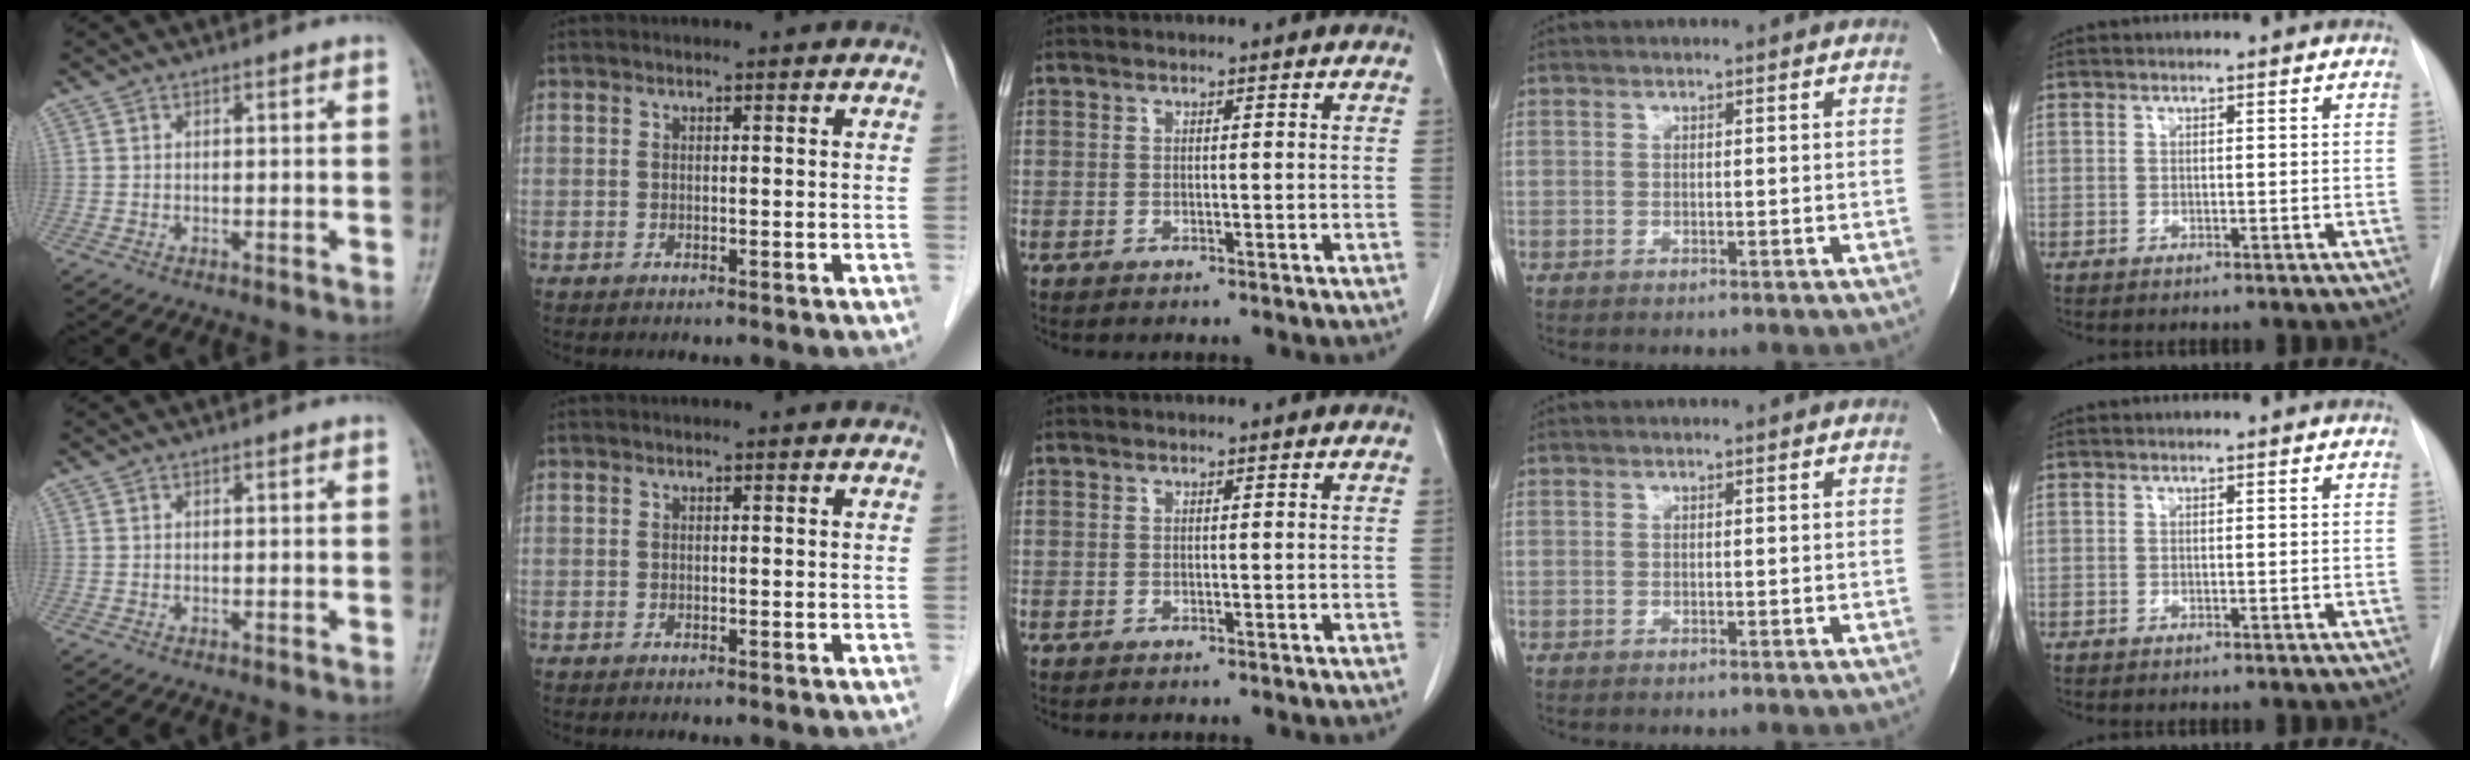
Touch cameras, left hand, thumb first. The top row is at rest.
{}